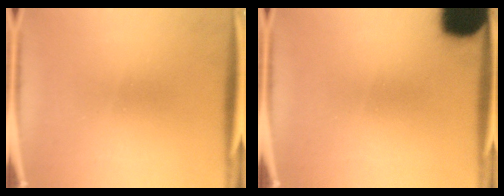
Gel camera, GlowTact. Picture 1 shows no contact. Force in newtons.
{"total": 17.6}